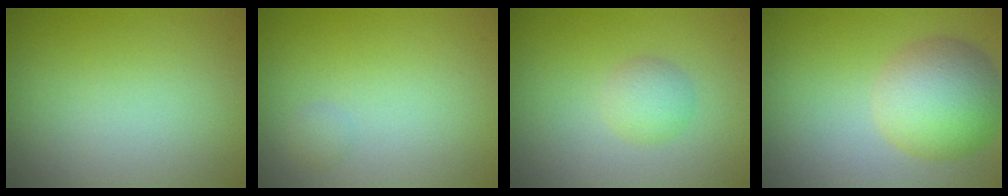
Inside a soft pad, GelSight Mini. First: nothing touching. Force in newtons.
{"total": 0.6, "press": 0.6, "slide": 0.0}
{"total": 1.7, "press": 1.7, "slide": 0.1}
{"total": 6.0, "press": 6.0, "slide": 0.2}